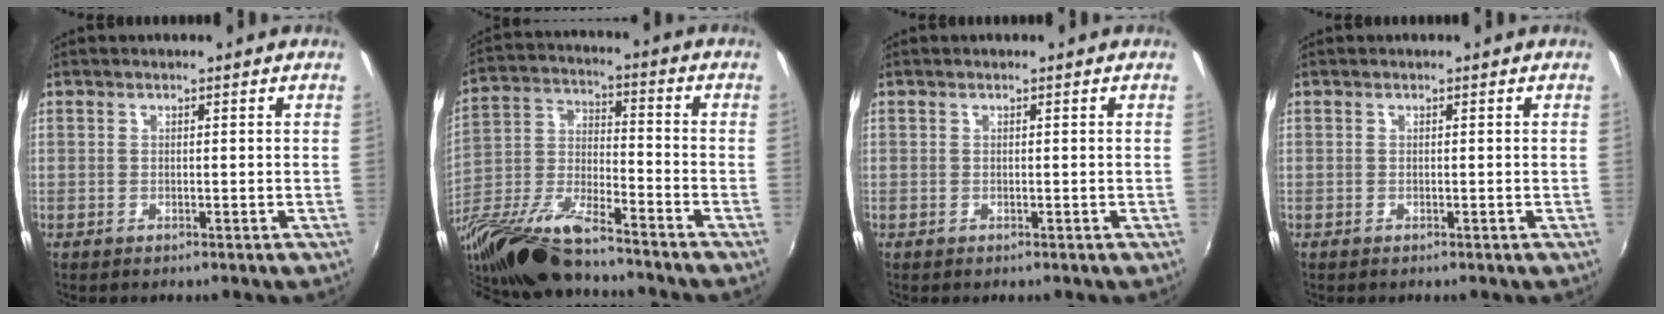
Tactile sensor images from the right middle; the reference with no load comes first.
{"total": 19.0, "force": [-14.8, 4.0, 11.4], "torque": [-0.238, -0.043, -0.279]}
{"total": 0.0}
{"total": 0.0}